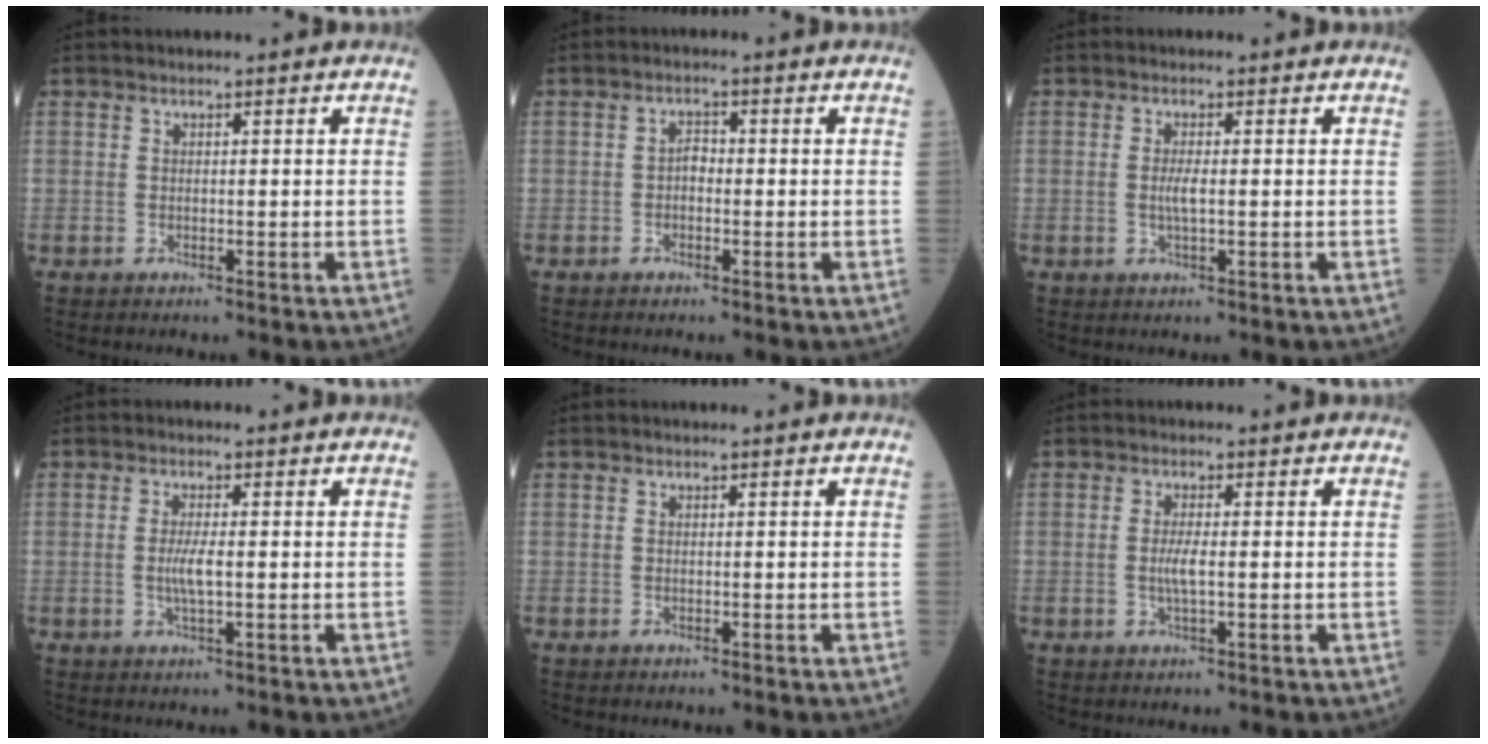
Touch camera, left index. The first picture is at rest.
{"total": 1.7, "force": [-0.3, 0.9, 1.3], "torque": [-0.017, 0.006, -0.009]}
{"total": 2.0, "force": [-0.1, 0.2, 2.0], "torque": [-0.046, -0.002, -0.001]}
{"total": 2.9, "force": [-0.2, 0.3, 2.9], "torque": [-0.063, -0.004, -0.005]}
{"total": 0.0}
{"total": 2.5, "force": [-0.2, 0.3, 2.5], "torque": [-0.056, -0.003, -0.005]}